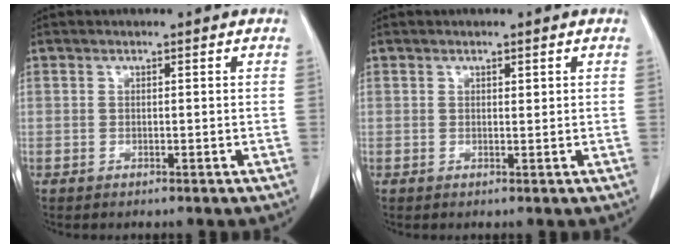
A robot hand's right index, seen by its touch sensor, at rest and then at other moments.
{"total": 0.6, "force": [0.4, 0.2, 0.4], "torque": [-0.009, -0.003, 0.006]}